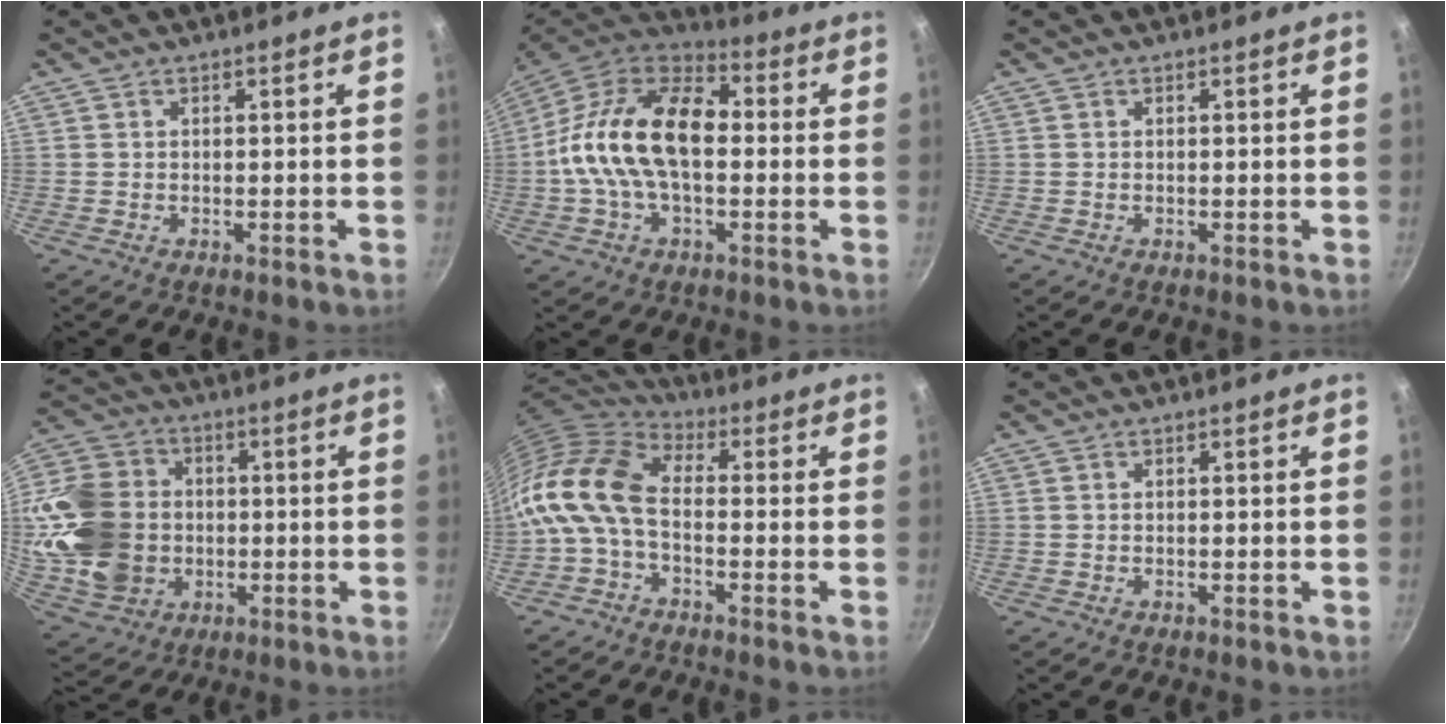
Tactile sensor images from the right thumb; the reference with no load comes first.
{"total": 20.5, "force": [-0.3, 12.3, 16.4], "torque": [-0.277, 0.038, -0.025]}
{"total": 0.0}
{"total": 20.6, "force": [-0.8, 16.8, 11.9], "torque": [-0.223, 0.023, -0.003]}
{"total": 14.0, "force": [-2.4, 8.3, 11.1], "torque": [-0.221, 0.035, -0.071]}
{"total": 0.0}